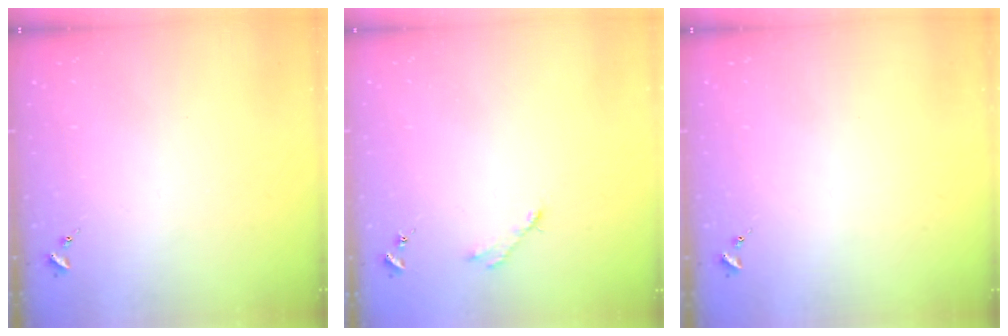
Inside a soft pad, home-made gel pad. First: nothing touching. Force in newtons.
{"total": 2.8, "press": 2.8, "slide": 0.4}
{"total": 0.0}